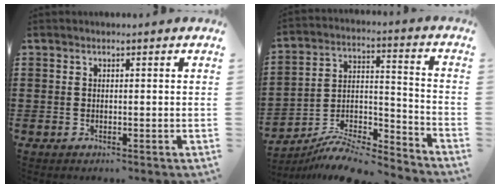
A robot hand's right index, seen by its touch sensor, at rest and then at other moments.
{"total": 9.4, "force": [-8.8, 2.0, 2.6], "torque": [-0.043, 0.023, -0.173]}